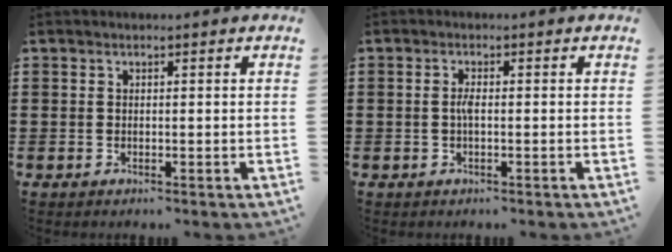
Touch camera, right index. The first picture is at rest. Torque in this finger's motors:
{"motor_torque": [0.49, -0.27, 0.02, 0.06]}